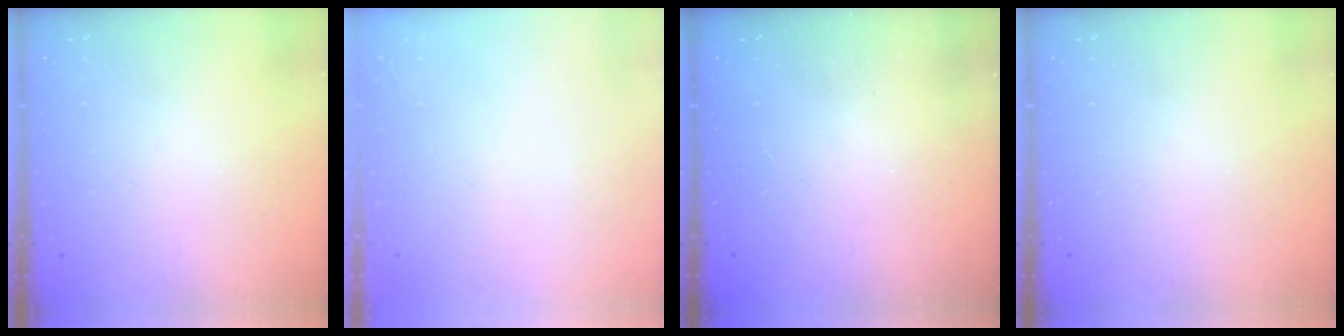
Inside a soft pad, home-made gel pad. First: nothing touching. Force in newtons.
{"total": 2.7, "press": 2.6, "slide": 0.8}
{"total": 2.3, "press": 2.2, "slide": 0.8}
{"total": 0.0}